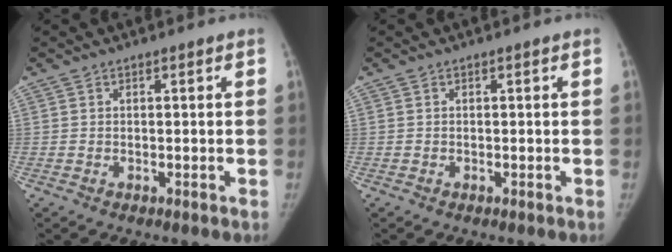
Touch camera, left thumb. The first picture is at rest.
{"total": 0.0}